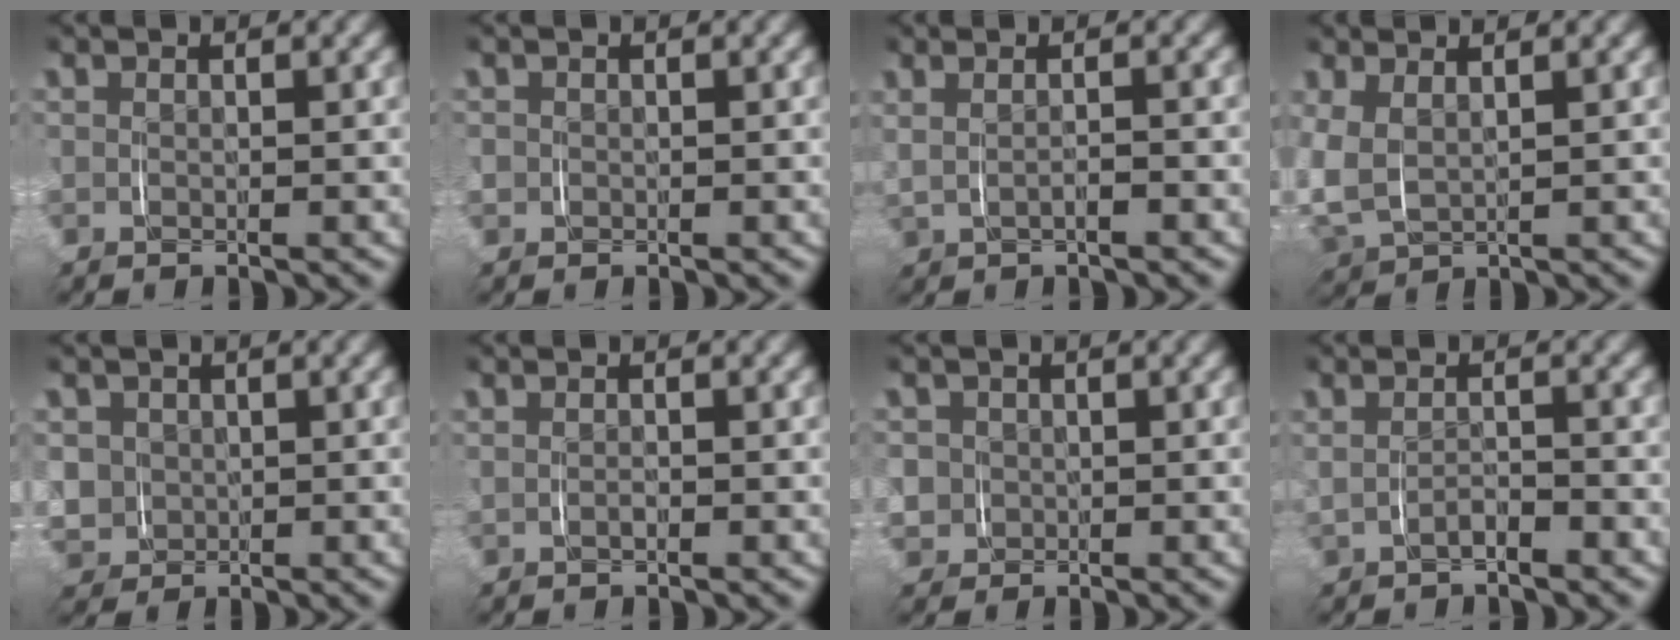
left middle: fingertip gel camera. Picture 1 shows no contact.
{"total": 1.1, "force": [-0.1, 1.1, 0.2], "torque": [-0.010, 0.000, -0.003]}
{"total": 2.3, "force": [0.4, 1.4, 1.9], "torque": [-0.042, 0.007, 0.006]}
{"total": 6.3, "force": [0.6, 5.4, 3.2], "torque": [-0.128, -0.023, 0.017]}
{"total": 4.9, "force": [0.0, 4.6, 1.8], "torque": [-0.064, -0.023, 0.010]}
{"total": 0.8, "force": [0.0, 0.5, 0.6], "torque": [-0.014, -0.001, 0.001]}
{"total": 3.3, "force": [-0.2, 3.2, 1.0], "torque": [-0.037, -0.010, 0.000]}
{"total": 1.9, "force": [-0.7, 1.2, 1.2], "torque": [-0.028, 0.004, -0.016]}